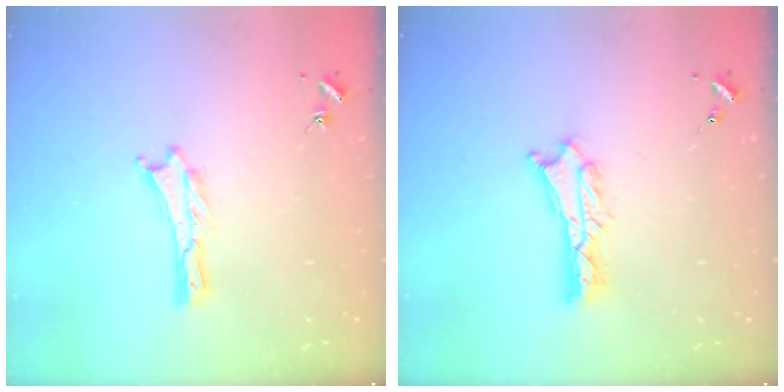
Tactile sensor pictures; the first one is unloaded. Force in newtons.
{"total": 2.4, "press": 2.4, "slide": 0.2}